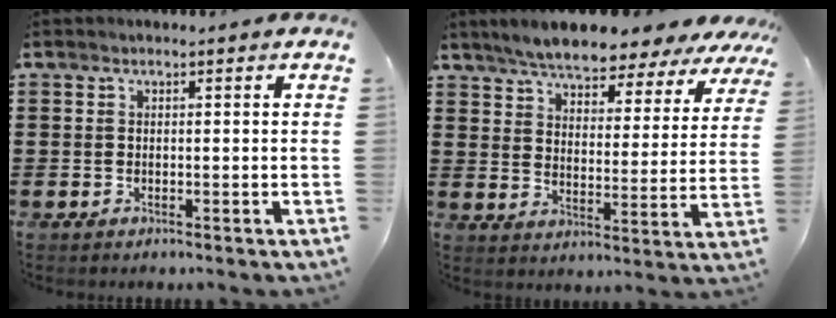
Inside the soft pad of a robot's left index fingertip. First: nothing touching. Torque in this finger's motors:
{"motor_torque": [2.14, 0.00, 1.05, 0.13]}